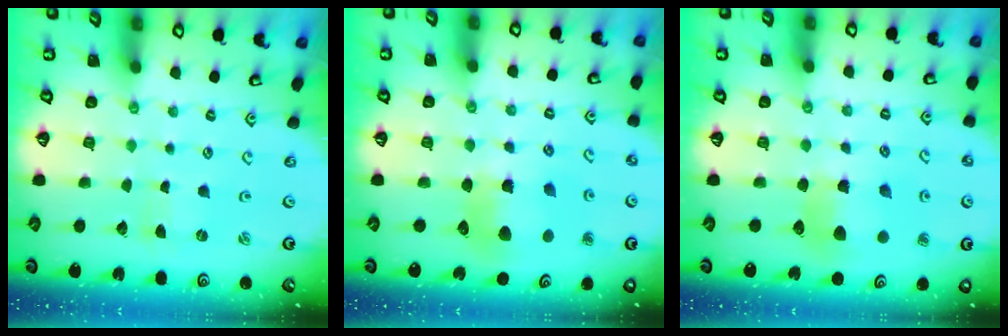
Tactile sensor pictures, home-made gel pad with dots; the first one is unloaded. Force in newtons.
{"total": 8.6, "press": 8.5, "slide": 1.3}
{"total": 8.8, "press": 8.7, "slide": 0.6}